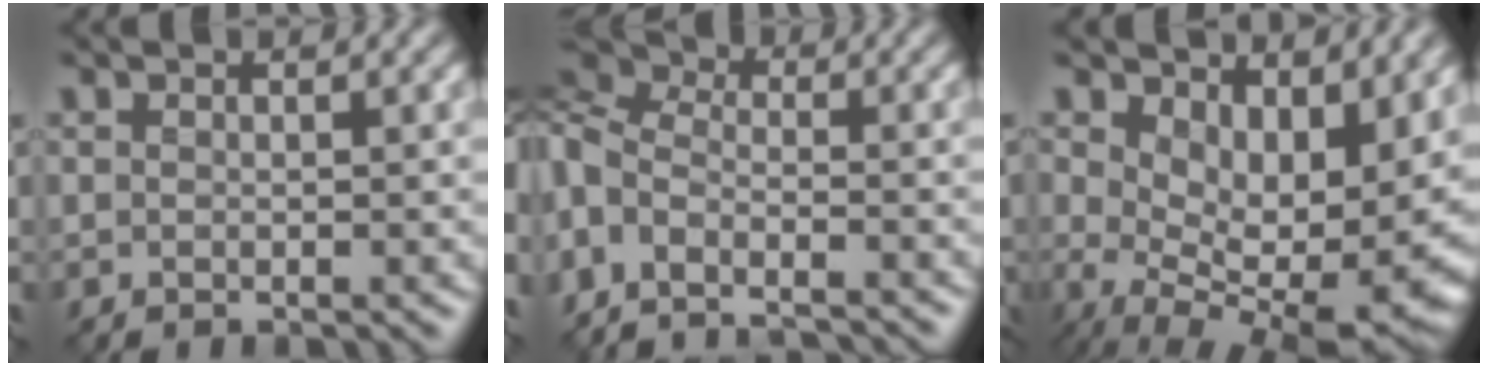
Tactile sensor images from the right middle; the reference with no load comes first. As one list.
[{"total": 6.9, "force": [-4.8, 3.4, 3.6], "torque": [-0.067, -0.001, -0.083]}, {"total": 10.9, "force": [1.5, 6.0, 9.0], "torque": [-0.119, -0.028, 0.045]}]